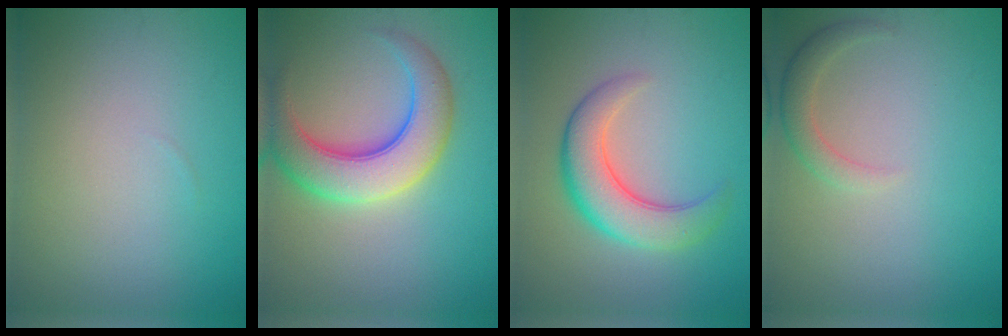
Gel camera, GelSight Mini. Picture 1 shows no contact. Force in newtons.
{"total": 6.9, "press": 6.9, "slide": 0.3}
{"total": 5.6, "press": 5.5, "slide": 0.4}
{"total": 2.1, "press": 2.1, "slide": 0.2}